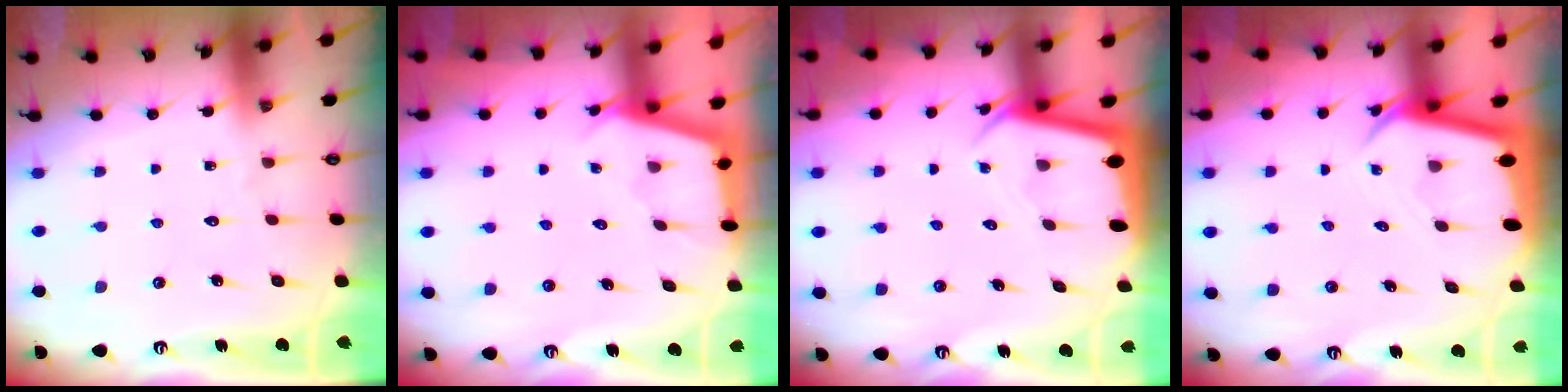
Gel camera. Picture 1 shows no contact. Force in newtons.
{"total": 2.3, "press": 2.3, "slide": 0.1}
{"total": 2.4, "press": 2.4, "slide": 0.1}
{"total": 3.3, "press": 3.3, "slide": 0.3}